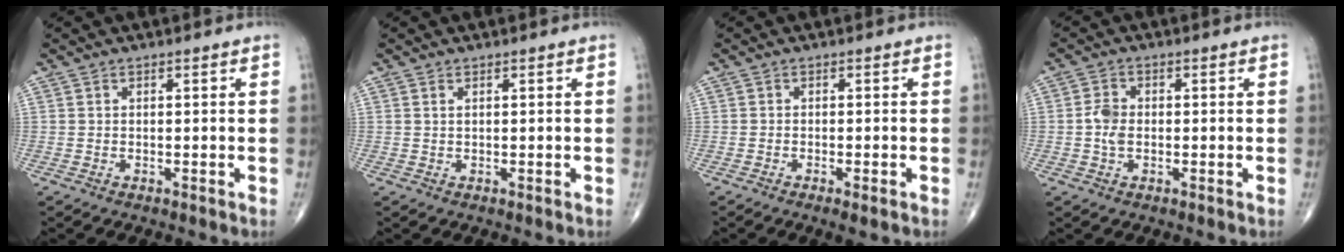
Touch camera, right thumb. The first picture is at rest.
{"total": 0.6, "force": [0.3, 0.2, 0.4], "torque": [-0.012, 0.003, 0.007]}
{"total": 2.3, "force": [-1.3, 0.3, 1.8], "torque": [-0.035, -0.004, -0.022]}
{"total": 3.4, "force": [-0.3, 2.3, 2.5], "torque": [-0.051, 0.006, -0.011]}